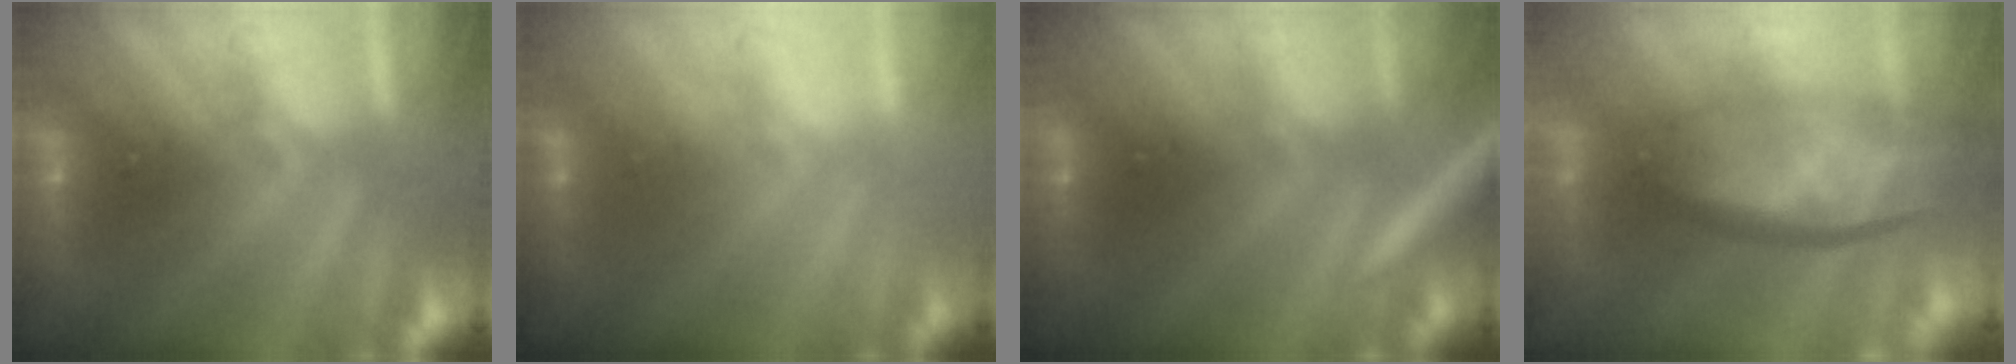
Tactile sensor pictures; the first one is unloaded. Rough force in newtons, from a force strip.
{"total": 2.0}
{"total": 2.7}
{"total": 9.6}